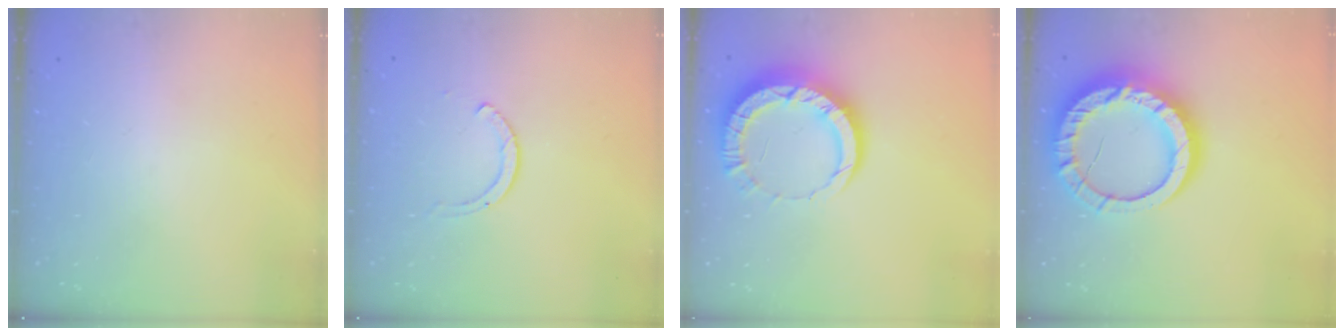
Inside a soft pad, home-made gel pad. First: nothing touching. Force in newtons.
{"total": 2.0, "press": 1.9, "slide": 0.3}
{"total": 10.4, "press": 10.4, "slide": 1.0}
{"total": 19.6, "press": 19.5, "slide": 1.8}